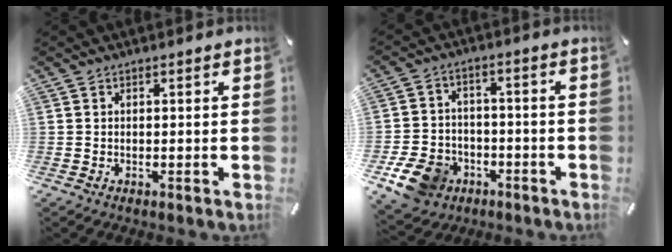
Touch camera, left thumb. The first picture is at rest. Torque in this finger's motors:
{"motor_torque": [0.37, 1.27, 0.34, 0.28, 0.05]}